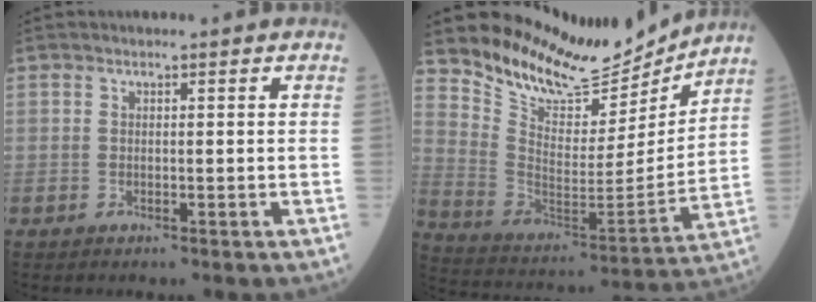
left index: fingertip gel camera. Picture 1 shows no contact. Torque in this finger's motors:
{"motor_torque": [0.58, -1.14, -0.43, -0.18]}